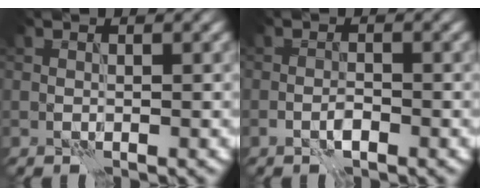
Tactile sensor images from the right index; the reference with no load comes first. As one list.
[{"total": 1.3, "force": [-0.8, 0.4, 0.9], "torque": [-0.017, 0.003, -0.018]}]